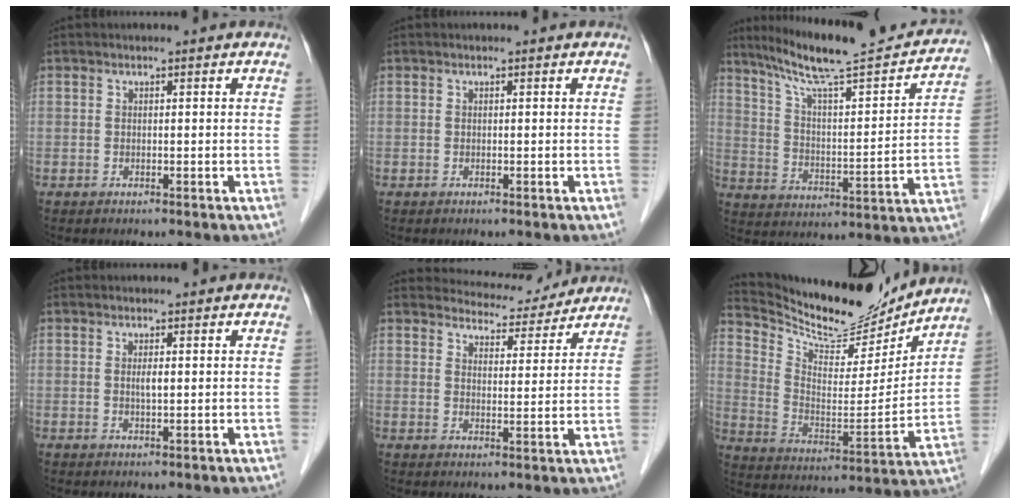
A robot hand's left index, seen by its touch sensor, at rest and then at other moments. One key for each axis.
{"total": 0.0}
{"total": 22.8, "fx": 19.9, "fy": 1.9, "fz": 10.9, "tx": -0.173, "ty": -0.007, "tz": 0.286}
{"total": 1.1, "fx": 0.2, "fy": 0.2, "fz": 1.1, "tx": -0.022, "ty": -0.002, "tz": 0.003}
{"total": 7.7, "fx": 7.5, "fy": 1.7, "fz": 0.2, "tx": -0.002, "ty": 0.001, "tz": 0.097}
{"total": 16.7, "fx": 16.0, "fy": 3.4, "fz": 3.8, "tx": -0.087, "ty": -0.030, "tz": 0.260}